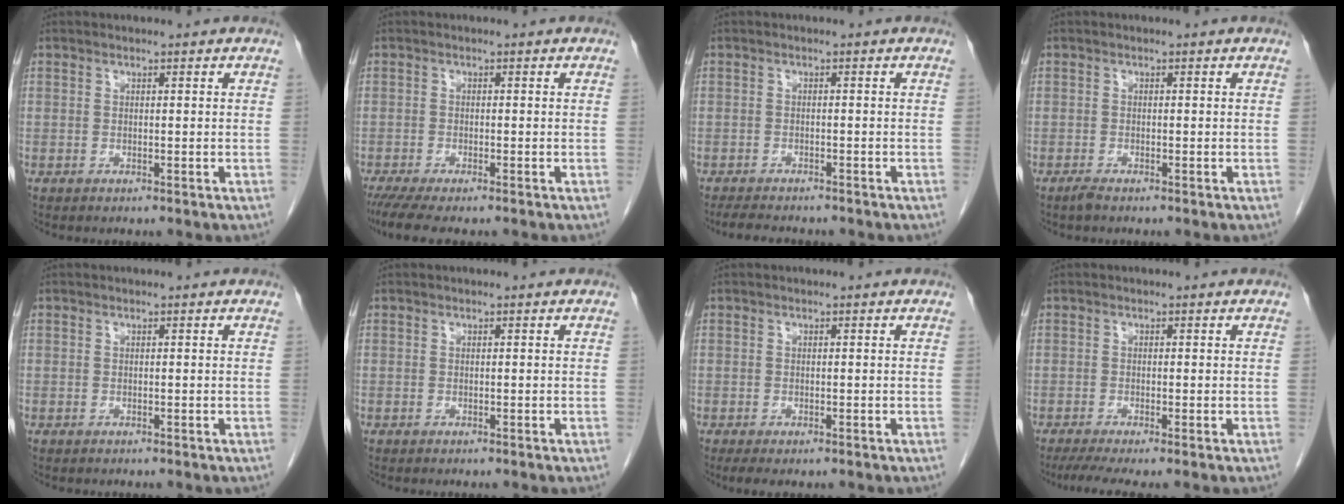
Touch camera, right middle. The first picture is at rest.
{"total": 6.0, "force": [-4.9, 0.5, 3.4], "torque": [-0.048, -0.014, -0.079]}
{"total": 6.0, "force": [-5.4, 1.1, 2.5], "torque": [-0.039, -0.010, -0.080]}
{"total": 1.0, "force": [-0.8, 0.0, 0.5], "torque": [-0.017, -0.003, -0.016]}
{"total": 0.0}
{"total": 0.9, "force": [-0.7, -0.1, 0.5], "torque": [-0.002, 0.003, -0.005]}
{"total": 2.8, "force": [-2.0, 0.9, 1.7], "torque": [-0.025, -0.008, -0.027]}
{"total": 4.8, "force": [-3.5, 0.1, 3.4], "torque": [-0.053, -0.015, -0.060]}